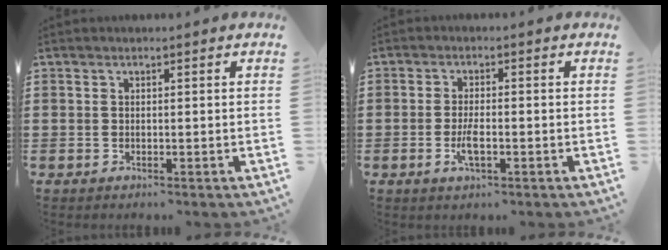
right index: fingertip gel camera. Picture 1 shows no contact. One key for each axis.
{"total": 3.5, "fx": -1.1, "fy": 0.8, "fz": 3.2, "tx": -0.069, "ty": -0.006, "tz": -0.023}